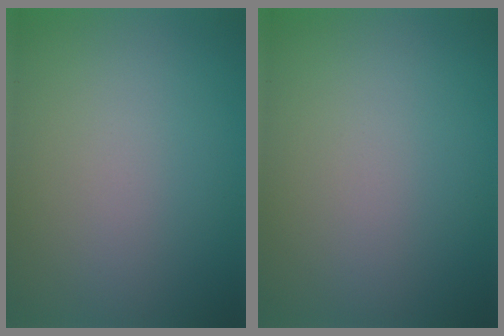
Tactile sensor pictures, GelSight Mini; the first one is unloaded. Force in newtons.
{"total": 0.0}